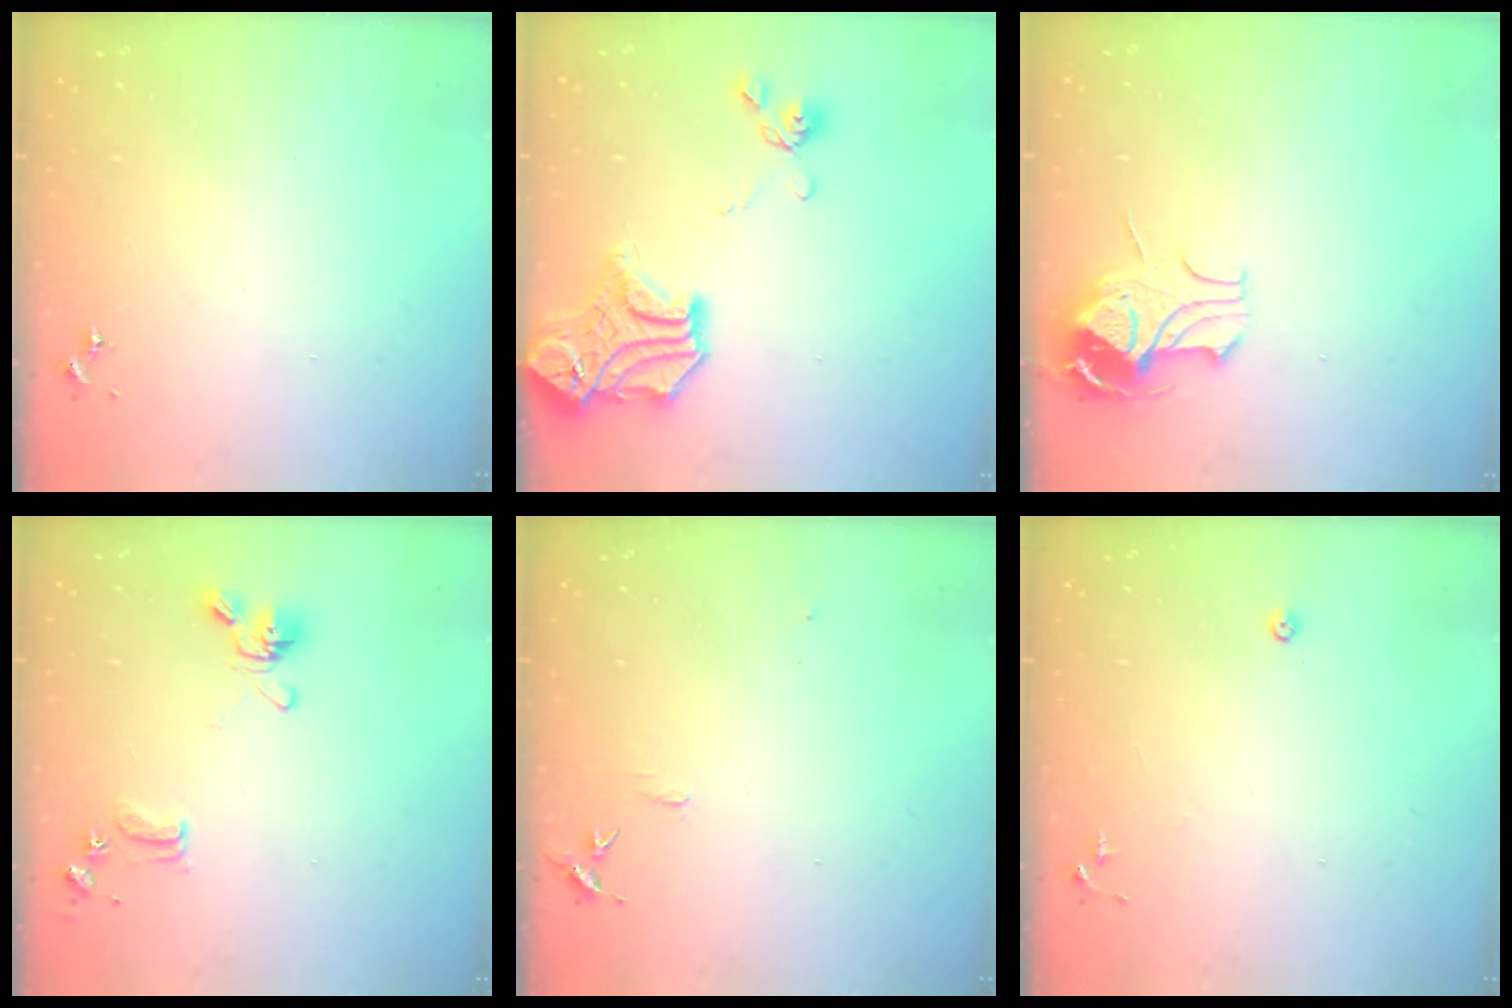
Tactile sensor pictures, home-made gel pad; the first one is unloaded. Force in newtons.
{"total": 18.0, "press": 17.9, "slide": 1.8}
{"total": 9.9, "press": 9.8, "slide": 1.4}
{"total": 13.7, "press": 13.6, "slide": 2.1}
{"total": 5.8, "press": 5.8, "slide": 0.6}
{"total": 5.5, "press": 5.5, "slide": 0.5}